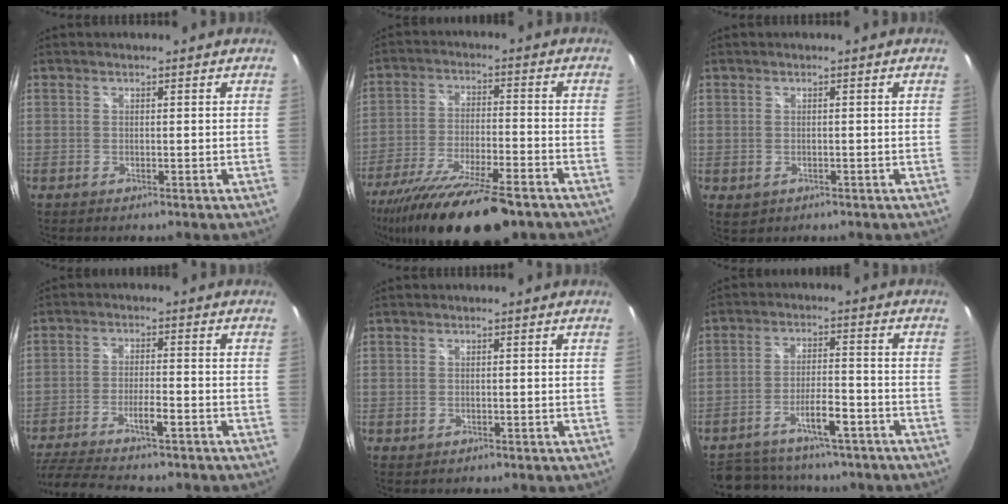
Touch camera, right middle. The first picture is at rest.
{"total": 21.2, "force": [-16.3, 4.8, 12.7], "torque": [-0.247, -0.057, -0.266]}
{"total": 2.0, "force": [-0.4, 1.7, 1.0], "torque": [-0.019, -0.005, -0.005]}
{"total": 14.2, "force": [-11.8, 2.3, 7.5], "torque": [-0.160, -0.022, -0.193]}
{"total": 0.5, "force": [-0.1, 0.5, 0.2], "torque": [-0.002, -0.002, -0.002]}
{"total": 14.5, "force": [-11.8, 5.2, 6.6], "torque": [-0.137, 0.008, -0.167]}